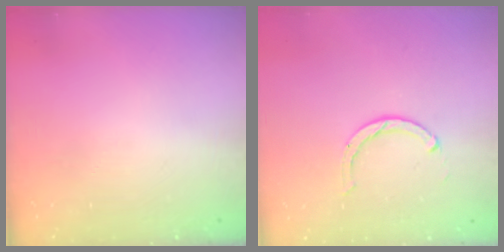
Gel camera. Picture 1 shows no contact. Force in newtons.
{"total": 2.3, "press": 2.3, "slide": 0.4}